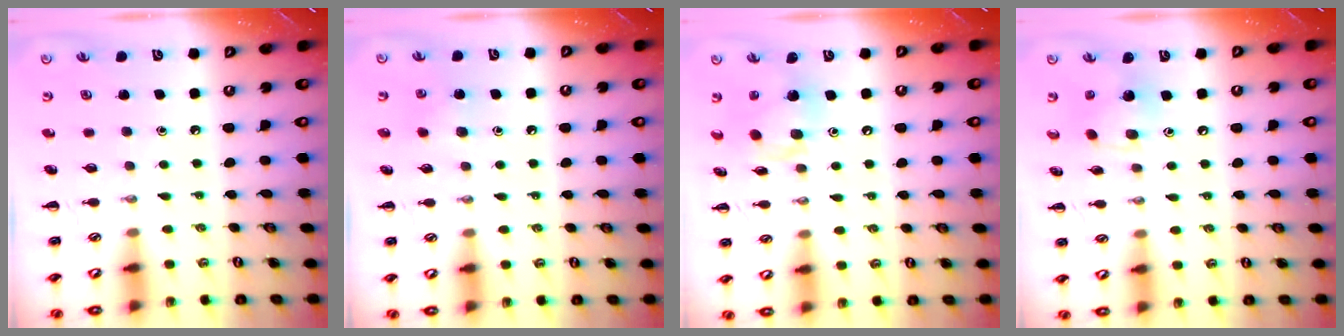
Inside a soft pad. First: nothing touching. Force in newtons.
{"total": 6.1, "press": 5.9, "slide": 1.7}
{"total": 13.0, "press": 12.5, "slide": 3.3}
{"total": 7.2, "press": 6.9, "slide": 2.0}